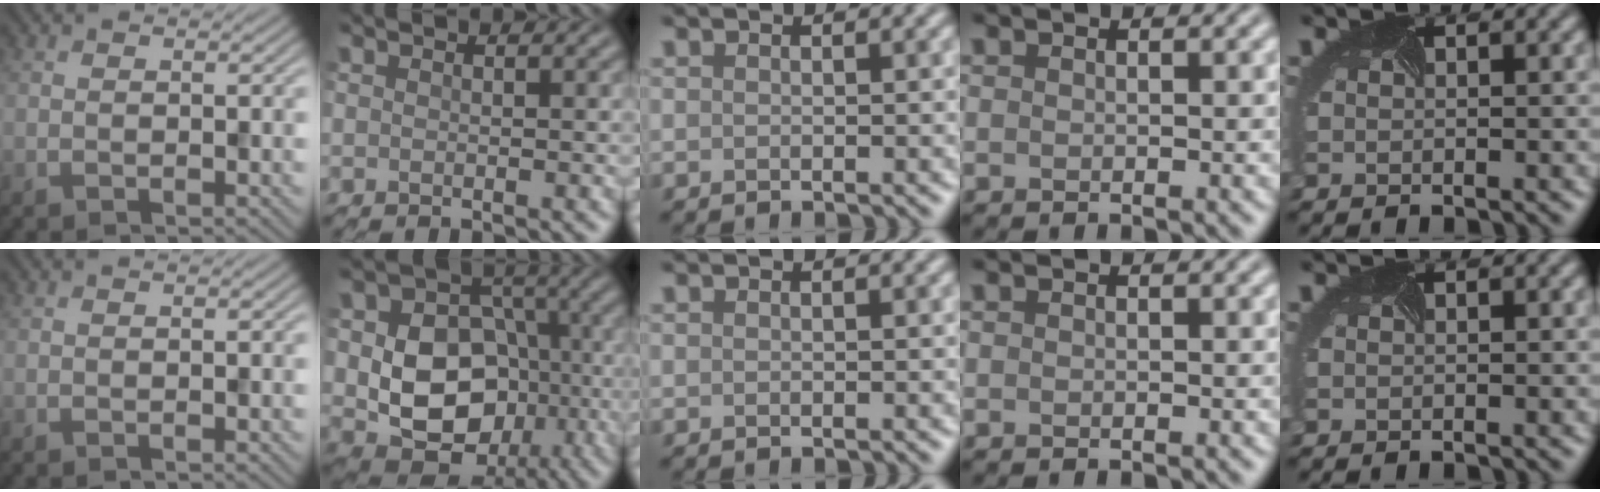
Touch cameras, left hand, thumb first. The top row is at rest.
{"index": {"total": 10.8, "force": [-1.3, 8.1, 6.9], "torque": [-0.122, -0.016, -0.026]}}